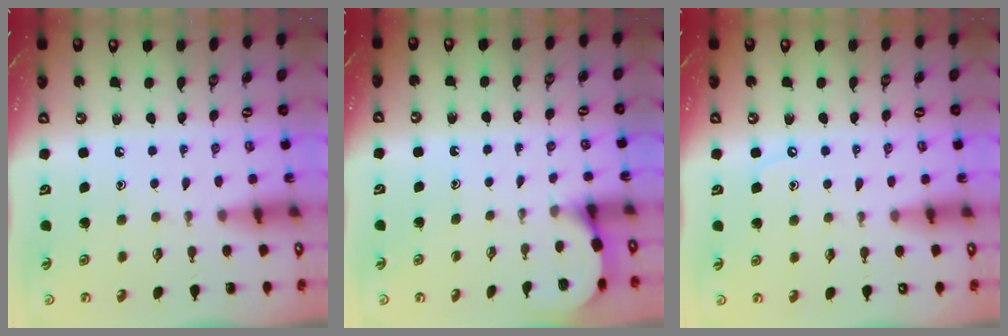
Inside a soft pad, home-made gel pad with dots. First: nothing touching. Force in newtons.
{"total": 2.6, "press": 2.6, "slide": 0.2}
{"total": 3.1, "press": 3.1, "slide": 0.5}